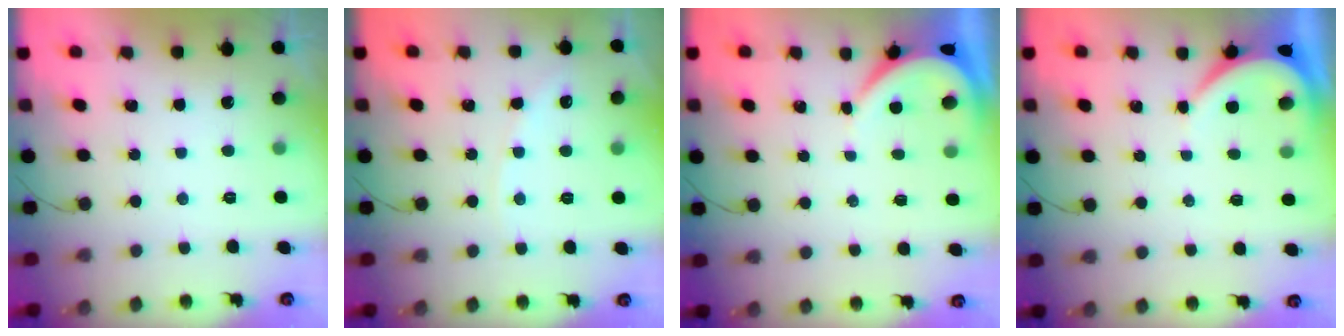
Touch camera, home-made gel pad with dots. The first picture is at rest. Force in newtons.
{"total": 2.6, "press": 2.6, "slide": 0.4}
{"total": 3.6, "press": 3.5, "slide": 0.5}
{"total": 4.0, "press": 3.9, "slide": 0.6}